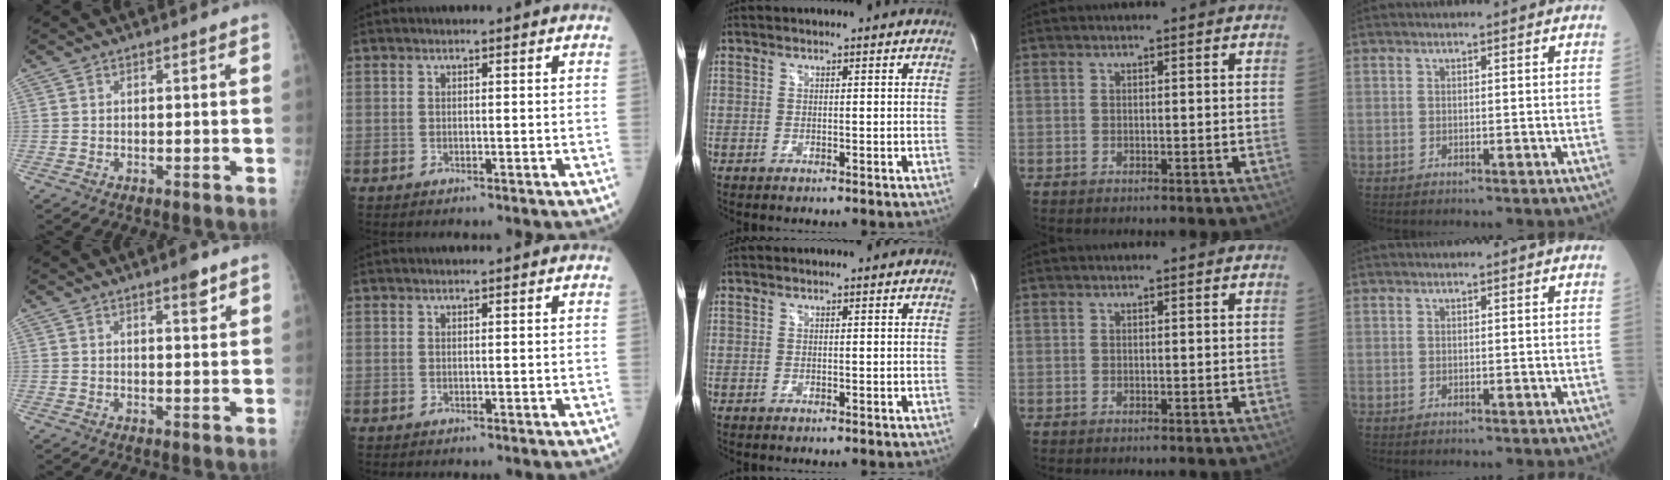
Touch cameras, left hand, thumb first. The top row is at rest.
{"thumb": {"total": 3.0, "force": [2.0, 1.0, 2.0], "torque": [-0.018, -0.010, 0.025]}, "index": {"total": 0.9, "force": [0.8, -0.1, 0.3], "torque": [-0.008, 0.008, 0.017]}}